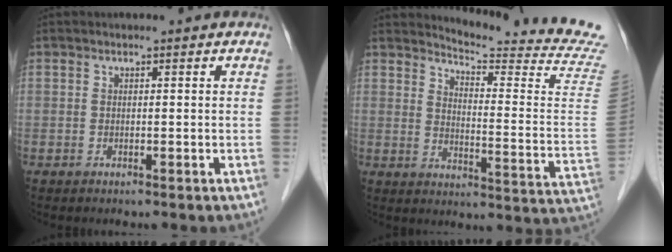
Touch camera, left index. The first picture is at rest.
{"total": 17.2, "force": [16.8, -2.5, 3.2], "torque": [-0.059, -0.157, 0.189]}